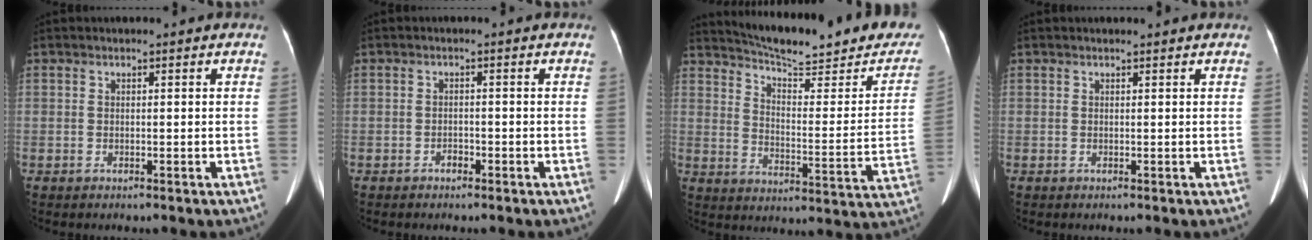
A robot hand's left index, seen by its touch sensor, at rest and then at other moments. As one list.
[{"total": 1.0, "force": [-0.8, 0.5, 0.4], "torque": [-0.007, 0.002, -0.014]}, {"total": 23.3, "force": [20.7, 3.6, 10.1], "torque": [-0.143, -0.051, 0.262]}, {"total": 1.1, "force": [1.1, 0.1, 0.2], "torque": [-0.010, 0.009, 0.014]}]